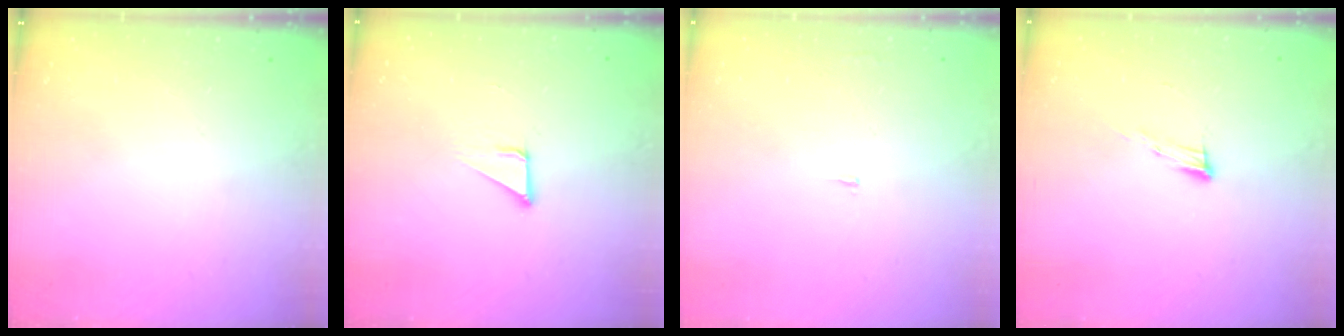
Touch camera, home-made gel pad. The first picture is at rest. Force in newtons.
{"total": 2.1, "press": 2.1, "slide": 0.0}
{"total": 2.5, "press": 2.5, "slide": 0.2}
{"total": 7.7, "press": 7.6, "slide": 1.2}